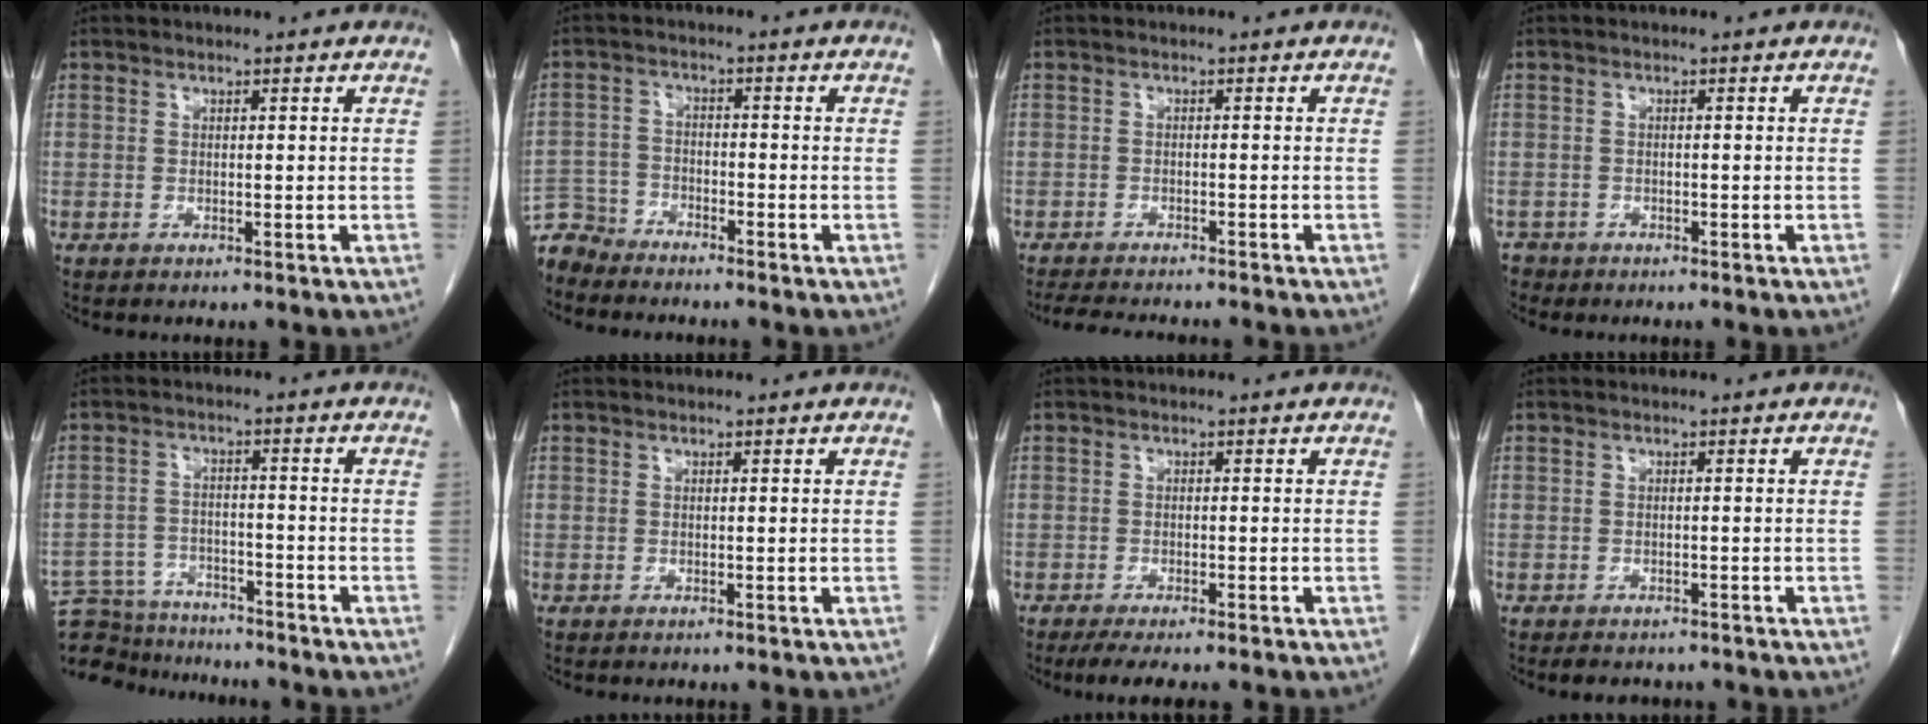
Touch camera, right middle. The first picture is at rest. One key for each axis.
{"total": 5.1, "fx": -5.0, "fy": 1.1, "fz": -0.6, "tx": 0.014, "ty": -0.005, "tz": -0.100}
{"total": 9.6, "fx": -8.6, "fy": 1.2, "fz": 4.0, "tx": -0.055, "ty": -0.014, "tz": -0.120}
{"total": 1.7, "fx": -1.4, "fy": 0.9, "fz": -0.3, "tx": -0.003, "ty": 0.001, "tz": -0.025}
{"total": 13.6, "fx": -13.1, "fy": 2.8, "fz": 2.3, "tx": -0.045, "ty": 0.020, "tz": -0.202}
{"total": 0.0}
{"total": 5.3, "fx": -4.3, "fy": 0.6, "fz": 3.1, "tx": -0.045, "ty": -0.012, "tz": -0.063}
{"total": 4.5, "fx": -3.8, "fy": 1.7, "fz": 1.5, "tx": -0.021, "ty": -0.005, "tz": -0.046}